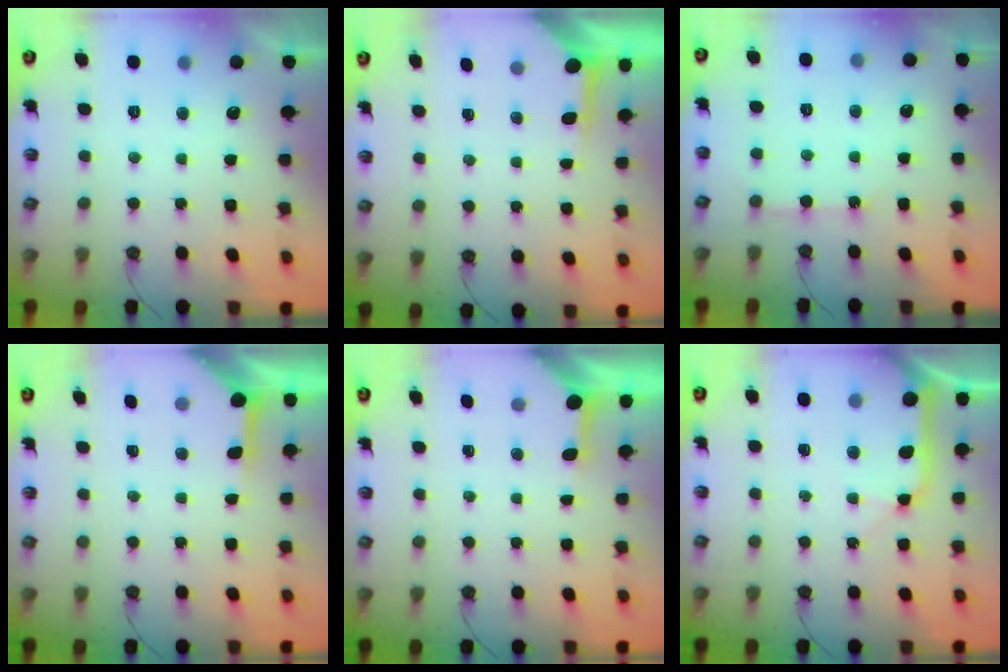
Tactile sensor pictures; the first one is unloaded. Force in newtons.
{"total": 3.6, "press": 3.6, "slide": 0.5}
{"total": 6.4, "press": 6.3, "slide": 0.7}
{"total": 4.8, "press": 4.8, "slide": 0.1}
{"total": 3.0, "press": 3.0, "slide": 0.5}
{"total": 10.6, "press": 10.5, "slide": 1.5}